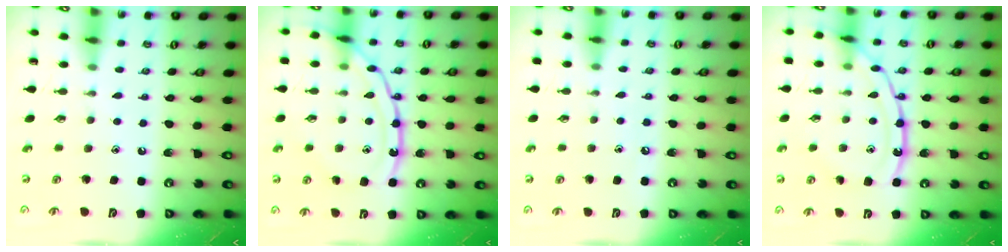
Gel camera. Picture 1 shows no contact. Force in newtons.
{"total": 15.8, "press": 15.7, "slide": 1.6}
{"total": 3.2, "press": 3.2, "slide": 0.4}
{"total": 14.9, "press": 14.8, "slide": 1.2}